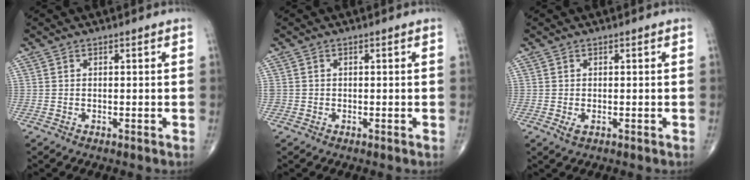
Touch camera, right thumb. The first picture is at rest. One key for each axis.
{"total": 0.7, "fx": -0.1, "fy": 0.7, "fz": 0.2, "tx": 0.002, "ty": 0.003, "tz": -0.001}
{"total": 0.7, "fx": -0.2, "fy": 0.4, "fz": 0.5, "tx": -0.011, "ty": -0.002, "tz": -0.003}